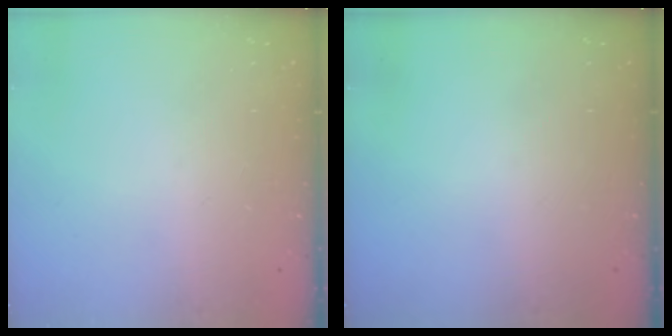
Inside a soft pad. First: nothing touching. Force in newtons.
{"total": 0.0}